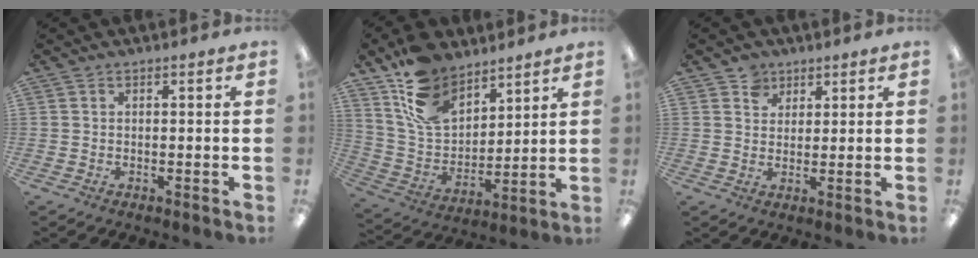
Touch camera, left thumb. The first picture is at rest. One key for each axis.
{"total": 15.4, "fx": 10.5, "fy": 8.9, "fz": 6.9, "tx": -0.149, "ty": -0.045, "tz": 0.205}
{"total": 4.1, "fx": 2.8, "fy": 3.0, "fz": 0.3, "tx": -0.003, "ty": -0.006, "tz": 0.051}